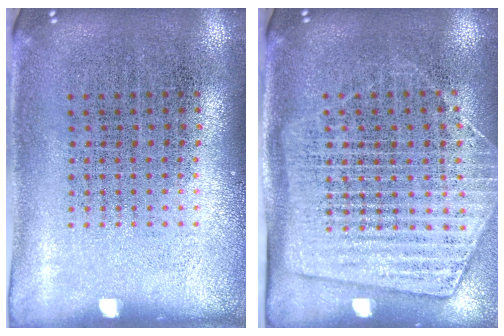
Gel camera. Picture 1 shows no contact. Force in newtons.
{"total": 1.8, "press": 1.5, "slide": 1.1}